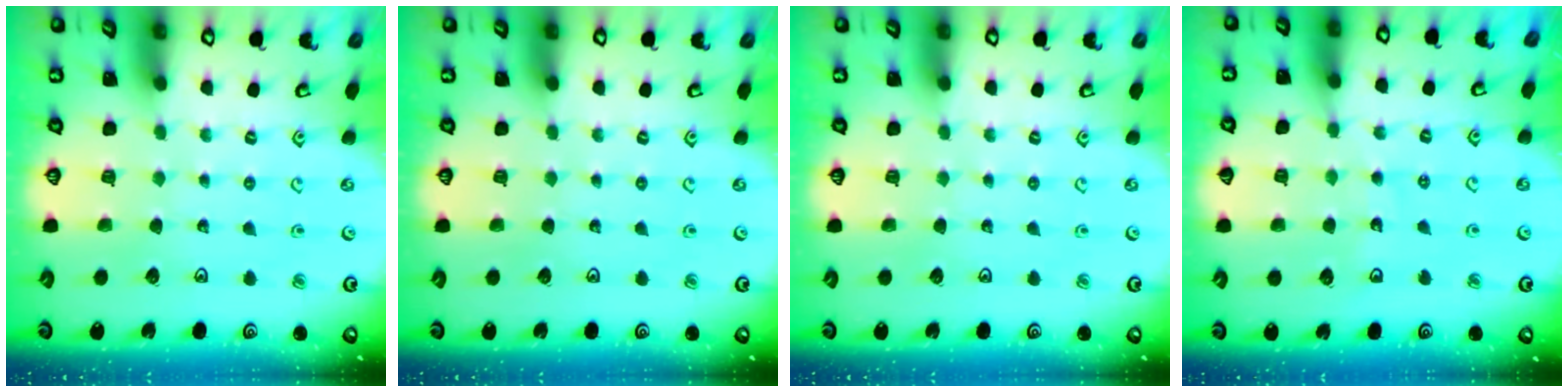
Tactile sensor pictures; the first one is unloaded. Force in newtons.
{"total": 0.0}
{"total": 0.0}
{"total": 7.8, "press": 7.3, "slide": 2.6}